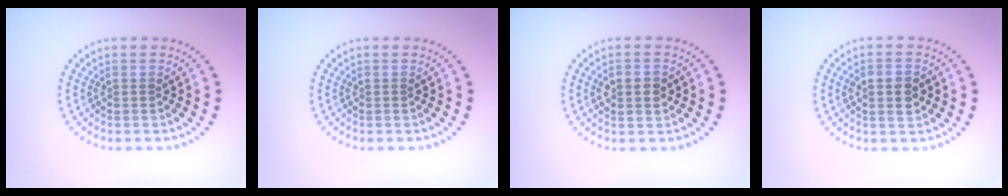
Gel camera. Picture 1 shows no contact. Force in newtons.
{"total": 0.0}
{"total": 2.9, "press": 2.9, "slide": 0.2}
{"total": 2.5, "press": 2.5, "slide": 0.3}